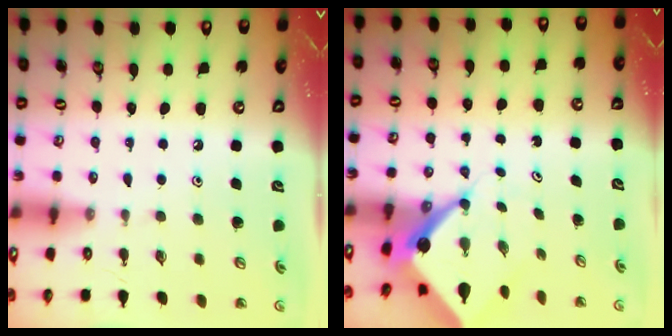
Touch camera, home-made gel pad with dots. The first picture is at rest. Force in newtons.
{"total": 6.5, "press": 6.5, "slide": 0.5}